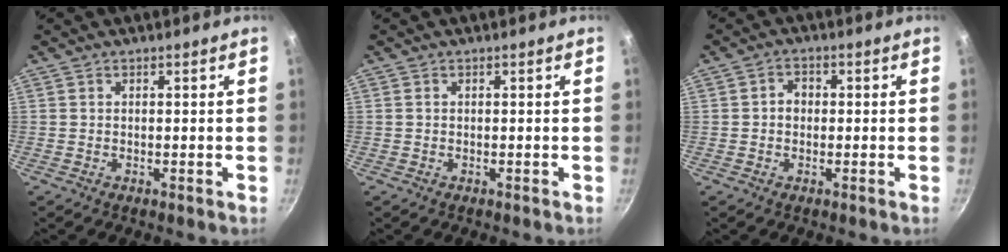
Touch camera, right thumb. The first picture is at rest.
{"total": 0.0}
{"total": 2.9, "force": [0.0, 2.4, 1.6], "torque": [-0.011, 0.010, -0.004]}